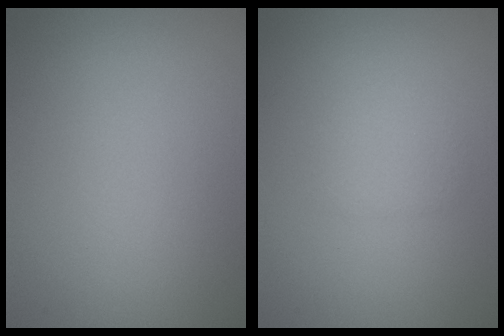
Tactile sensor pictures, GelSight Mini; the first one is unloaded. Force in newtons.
{"total": 1.4, "press": 1.4, "slide": 0.0}